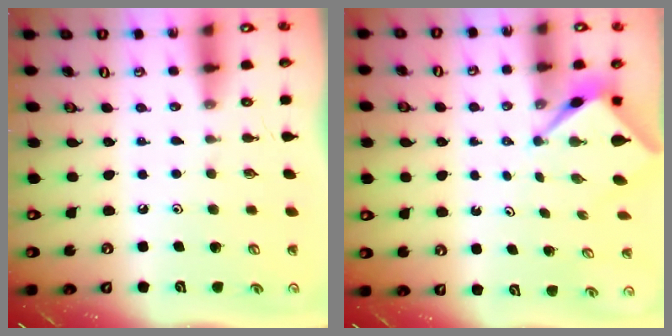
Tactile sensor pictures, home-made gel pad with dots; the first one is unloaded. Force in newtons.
{"total": 2.5, "press": 2.5, "slide": 0.2}